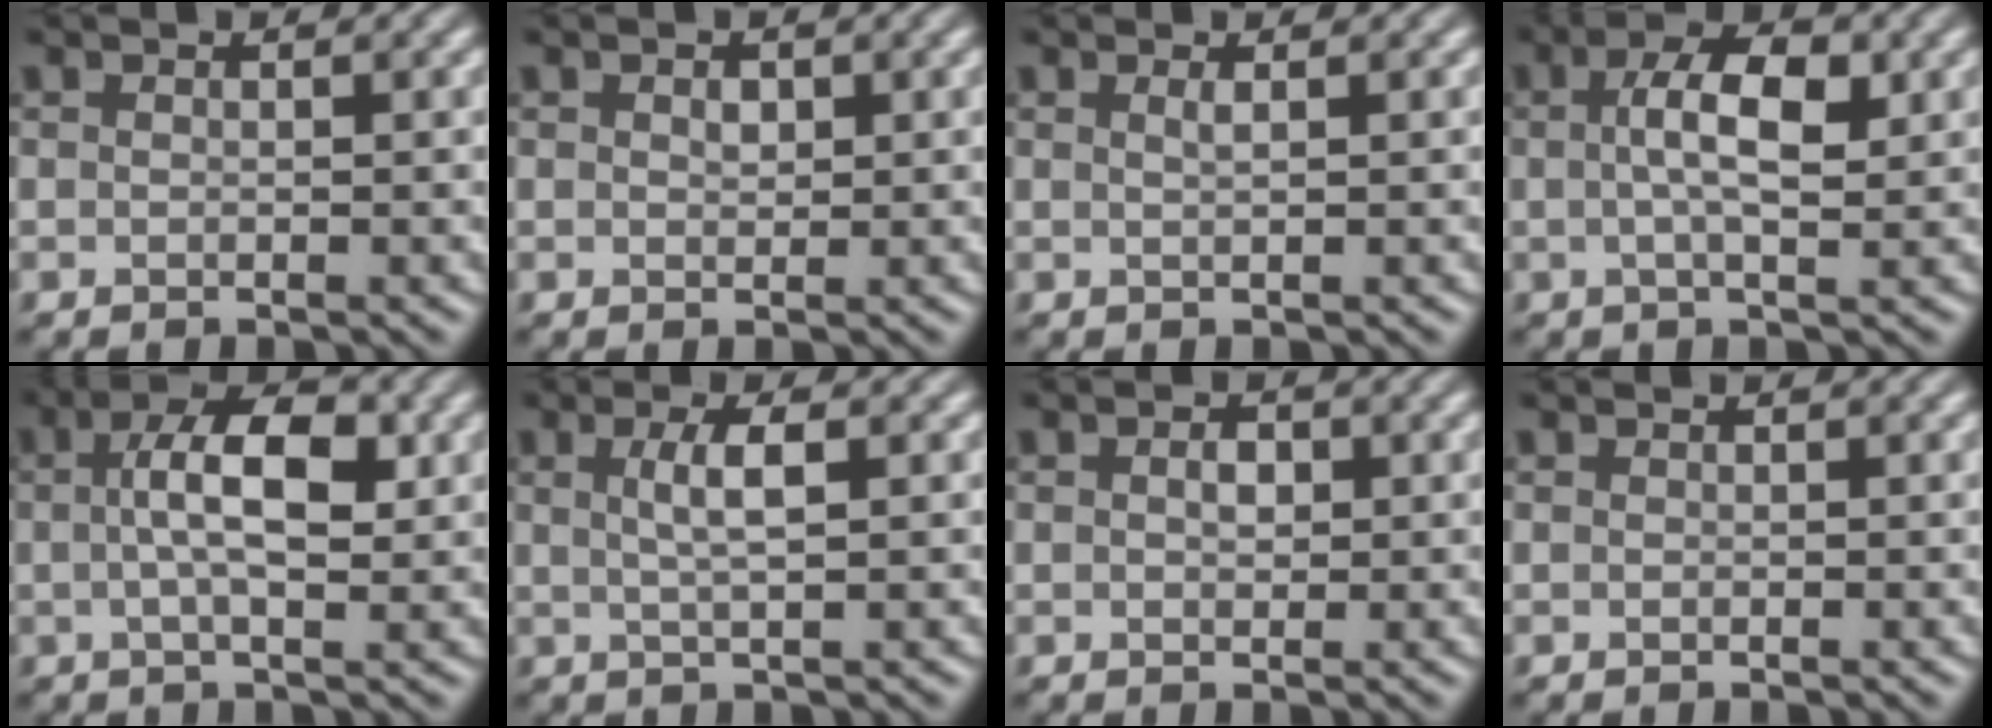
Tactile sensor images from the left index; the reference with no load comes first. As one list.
[{"total": 1.0, "force": [0.3, 0.7, 0.7], "torque": [-0.010, -0.001, 0.006]}, {"total": 0.9, "force": [0.3, 0.3, 0.7], "torque": [-0.007, 0.002, 0.004]}, {"total": 4.6, "force": [0.7, 1.6, 4.3], "torque": [-0.080, 0.006, 0.010]}, {"total": 5.8, "force": [0.8, 2.3, 5.2], "torque": [-0.089, 0.008, 0.008]}, {"total": 2.7, "force": [0.6, 0.7, 2.6], "torque": [-0.045, 0.004, 0.010]}, {"total": 1.4, "force": [0.2, 0.9, 1.1], "torque": [-0.018, 0.002, 0.001]}, {"total": 0.0}]